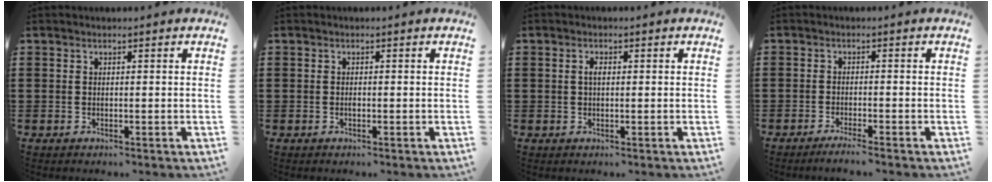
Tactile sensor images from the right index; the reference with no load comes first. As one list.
[{"total": 0.7, "force": [-0.2, 0.1, 0.7], "torque": [-0.015, -0.007, -0.002]}, {"total": 1.5, "force": [0.2, 0.6, 1.3], "torque": [-0.027, 0.004, 0.001]}, {"total": 1.9, "force": [-1.7, -0.3, 0.7], "torque": [-0.010, -0.003, -0.031]}]